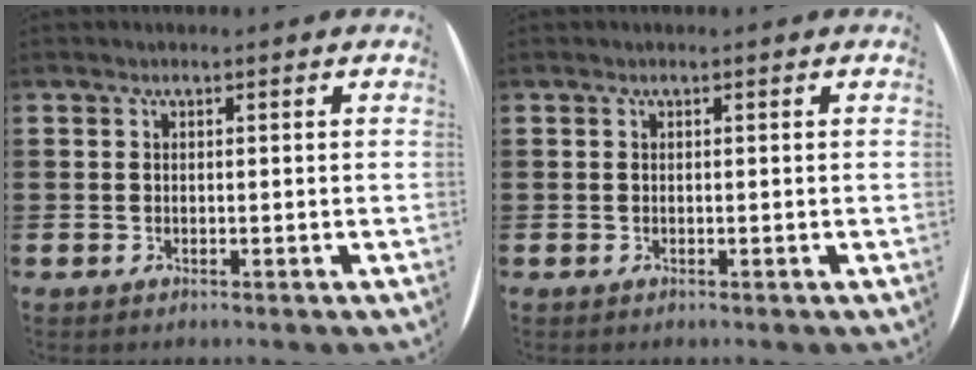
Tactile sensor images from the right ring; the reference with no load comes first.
{"total": 0.0}